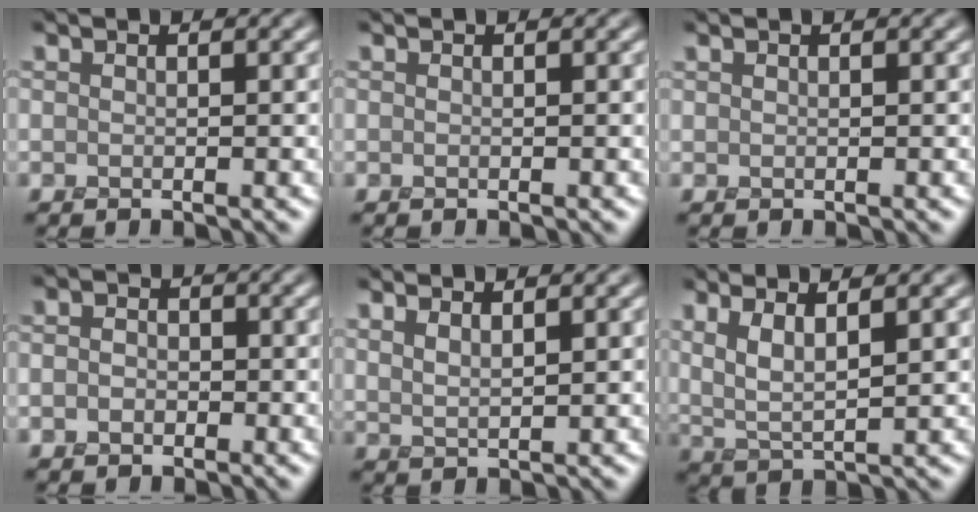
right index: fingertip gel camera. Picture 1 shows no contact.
{"total": 0.0}
{"total": 0.0}
{"total": 1.8, "force": [-0.8, 1.5, 0.7], "torque": [-0.004, -0.004, -0.023]}
{"total": 2.0, "force": [1.5, 0.3, 1.3], "torque": [-0.026, 0.000, 0.034]}
{"total": 4.8, "force": [2.6, 1.0, 3.9], "torque": [-0.070, 0.007, 0.042]}